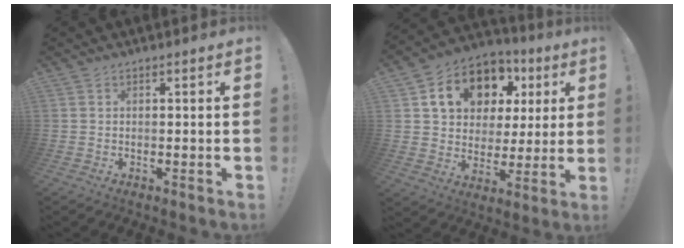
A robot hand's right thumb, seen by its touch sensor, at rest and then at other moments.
{"total": 16.2, "force": [8.3, 11.3, 8.0], "torque": [-0.130, -0.037, 0.163]}